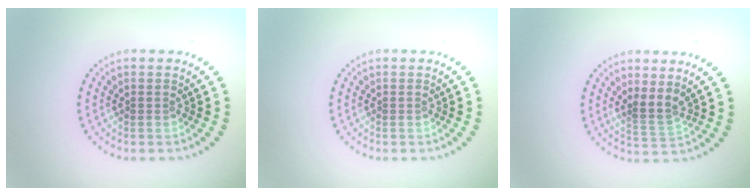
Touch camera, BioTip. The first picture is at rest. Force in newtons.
{"total": 0.0}
{"total": 2.0, "press": 1.3, "slide": 1.5}